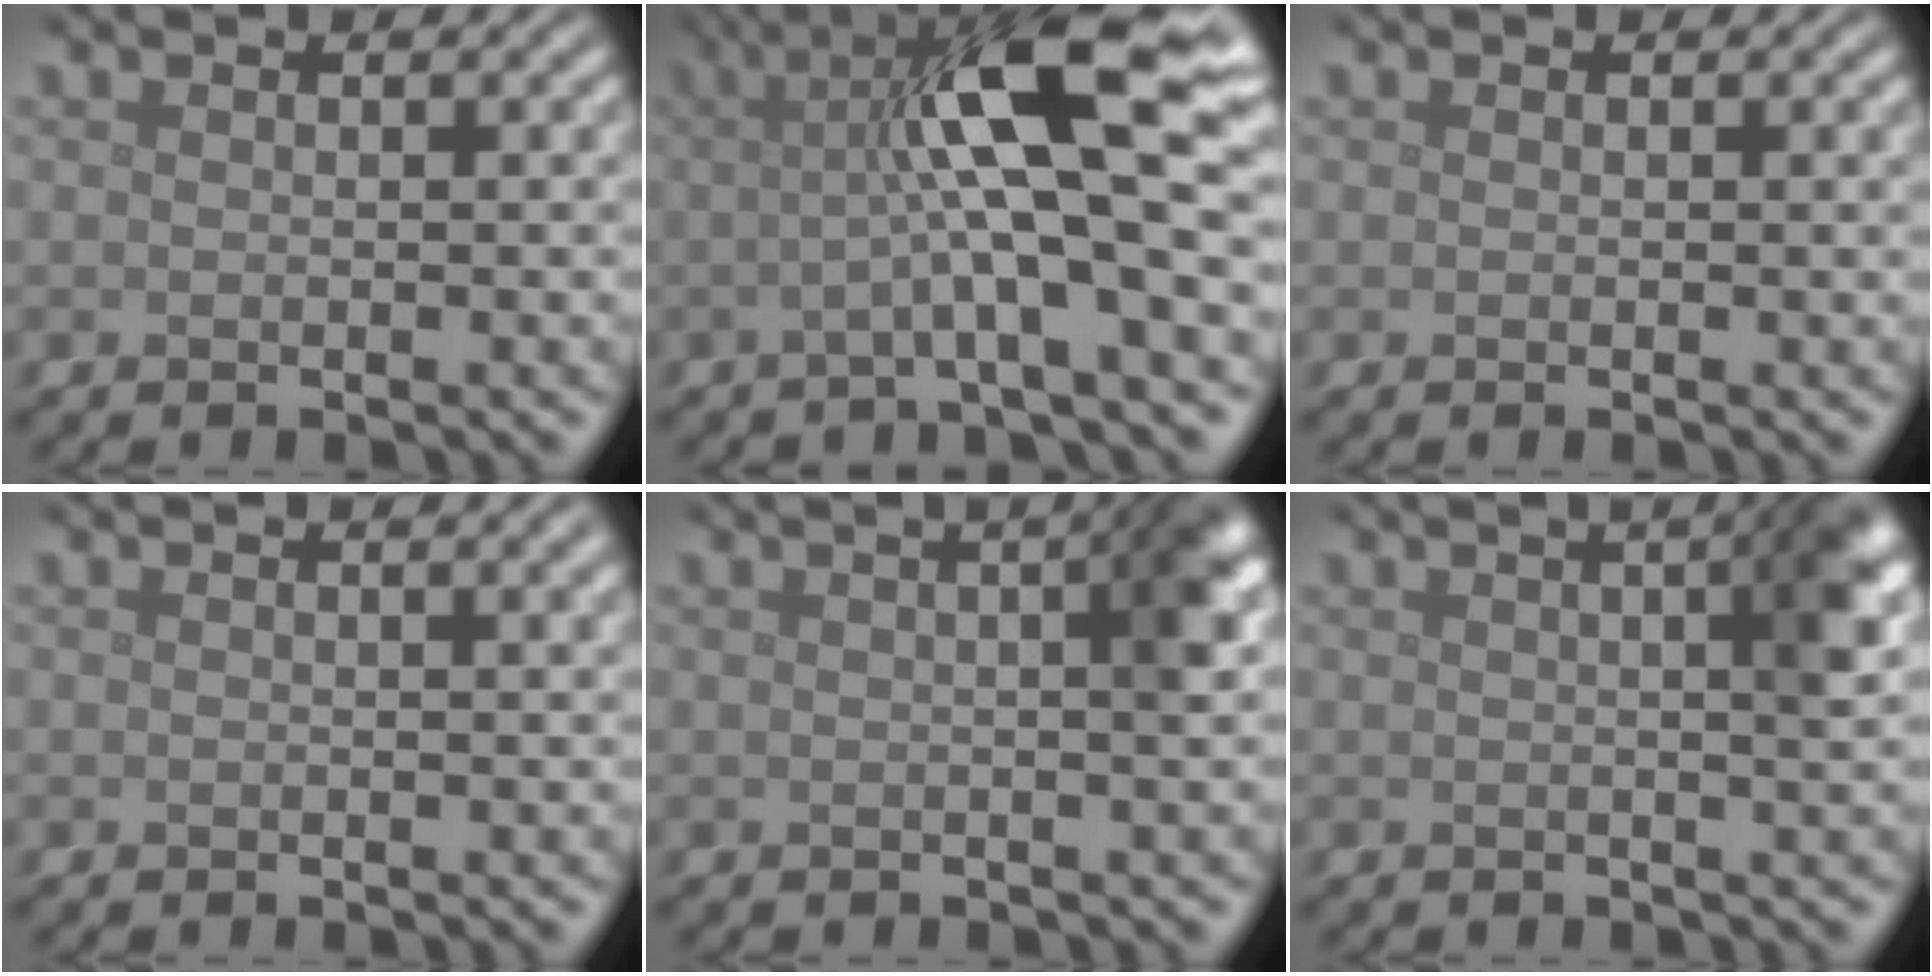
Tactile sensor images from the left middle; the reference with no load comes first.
{"total": 10.3, "force": [1.0, 1.8, 10.1], "torque": [-0.151, 0.011, 0.007]}
{"total": 0.0}
{"total": 1.9, "force": [0.9, 0.6, 1.5], "torque": [-0.014, 0.006, 0.013]}
{"total": 5.9, "force": [1.2, 2.2, 5.4], "torque": [-0.024, 0.030, 0.002]}
{"total": 6.5, "force": [1.5, 2.3, 5.9], "torque": [-0.026, 0.031, 0.005]}